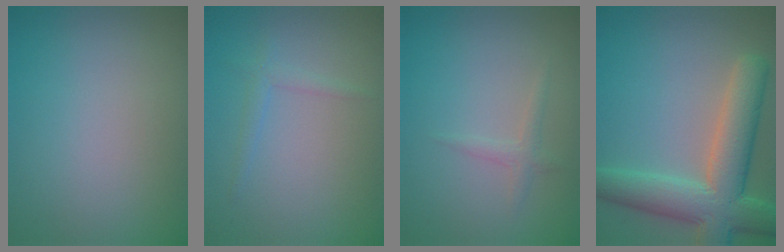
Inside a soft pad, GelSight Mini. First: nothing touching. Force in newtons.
{"total": 1.2, "press": 1.2, "slide": 0.1}
{"total": 1.1, "press": 1.0, "slide": 0.1}
{"total": 8.0, "press": 8.0, "slide": 0.5}